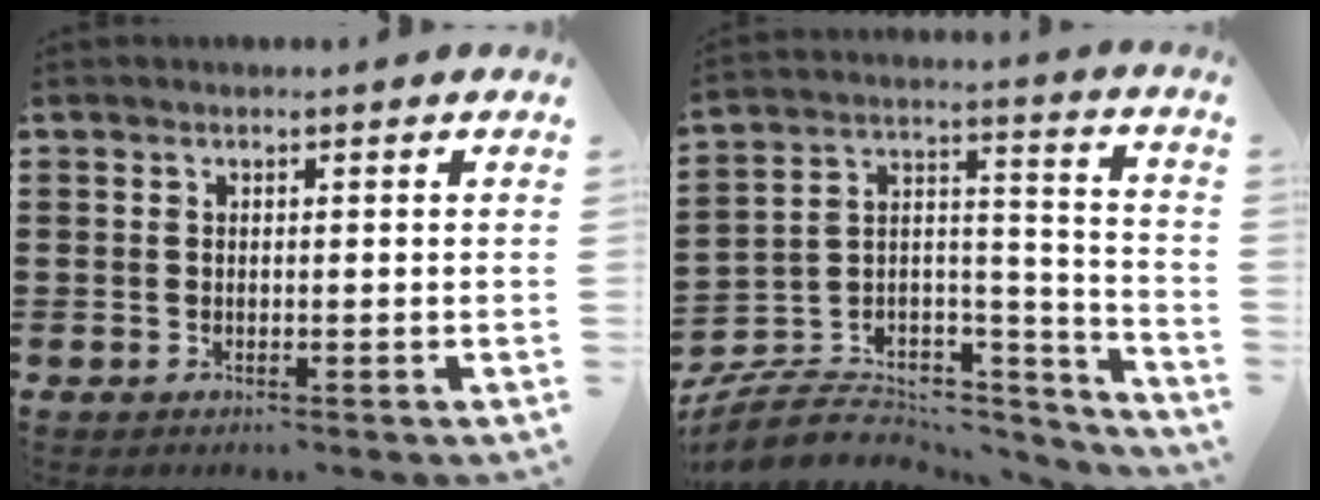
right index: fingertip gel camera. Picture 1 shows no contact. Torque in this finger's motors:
{"motor_torque": [-1.82, 0.33, -1.05, -0.21]}